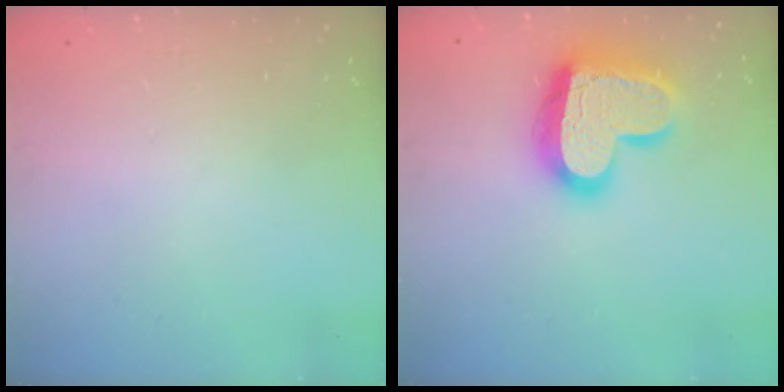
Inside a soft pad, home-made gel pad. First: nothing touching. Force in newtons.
{"total": 20.2, "press": 20.1, "slide": 1.7}